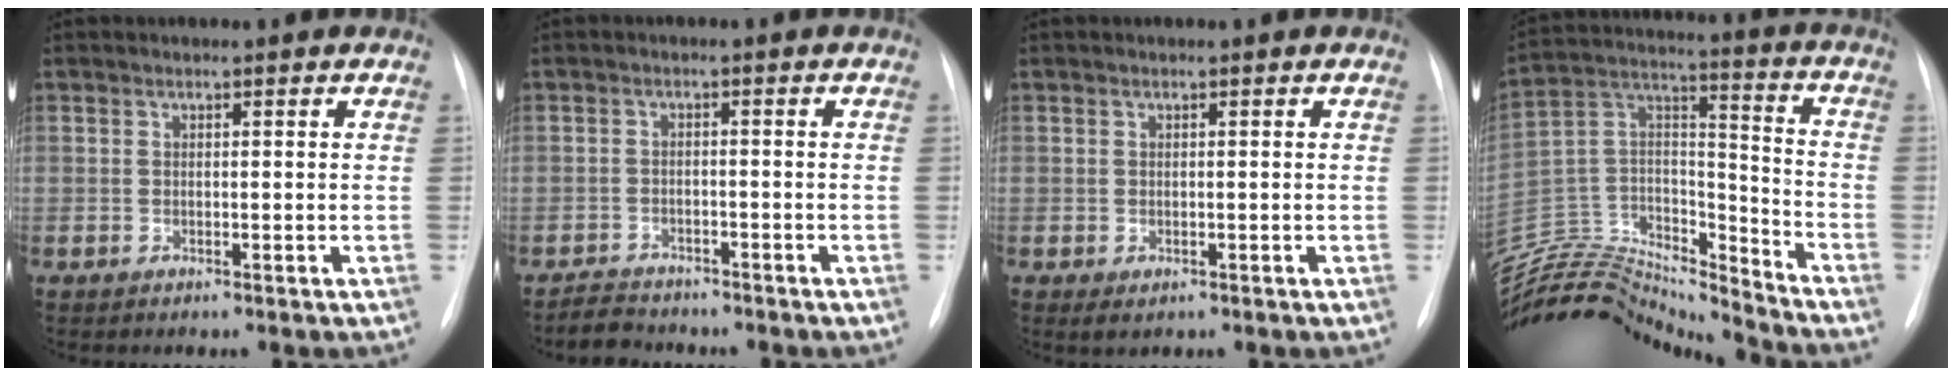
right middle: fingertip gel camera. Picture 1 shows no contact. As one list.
[{"total": 3.3, "force": [-3.2, 1.1, -0.1], "torque": [-0.005, -0.007, -0.055]}, {"total": 1.3, "force": [-0.5, 0.8, 0.9], "torque": [-0.011, -0.002, 0.000]}, {"total": 21.0, "force": [-20.6, 2.4, 3.3], "torque": [-0.058, 0.053, -0.346]}]